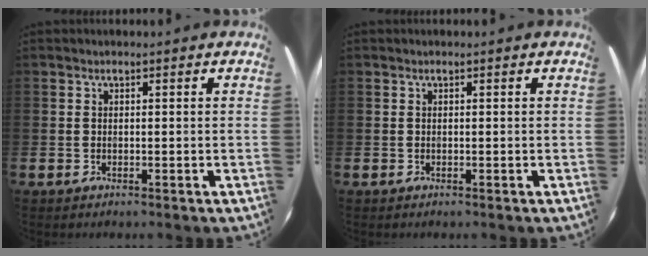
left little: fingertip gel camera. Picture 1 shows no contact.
{"total": 0.0}